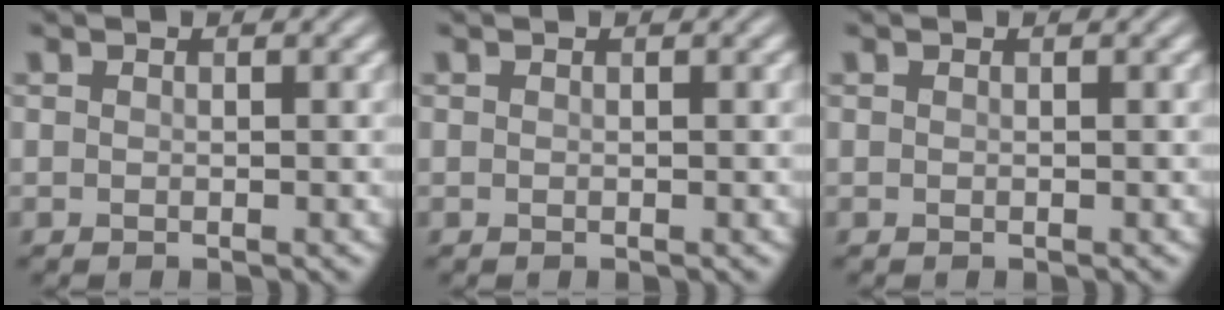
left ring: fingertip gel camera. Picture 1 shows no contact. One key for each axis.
{"total": 0.0}
{"total": 0.0}